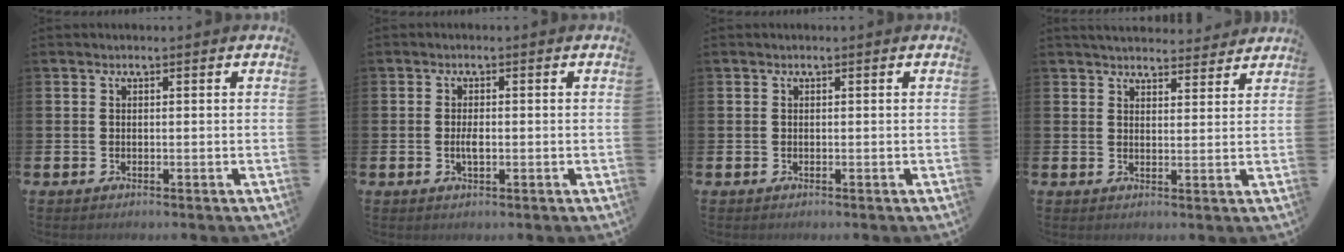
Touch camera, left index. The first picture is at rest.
{"total": 1.9, "force": [-0.2, 0.7, 1.7], "torque": [-0.027, -0.002, -0.006]}
{"total": 0.0}
{"total": 4.3, "force": [4.2, 0.8, 0.4], "torque": [-0.007, -0.023, 0.075]}